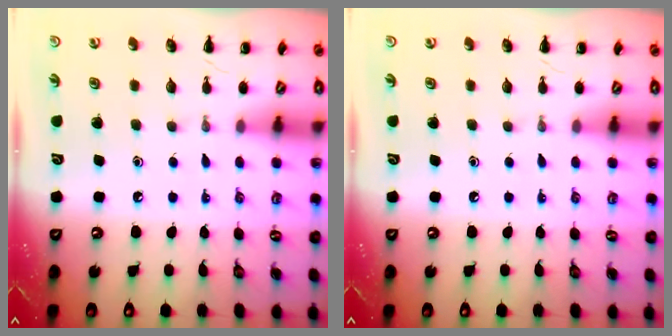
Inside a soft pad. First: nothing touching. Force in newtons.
{"total": 0.0}